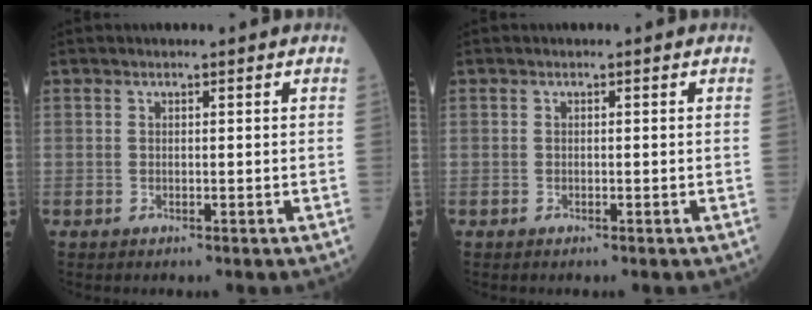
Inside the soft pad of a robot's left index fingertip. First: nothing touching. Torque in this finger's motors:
{"motor_torque": [-0.03, -0.02, 0.00, -0.02]}